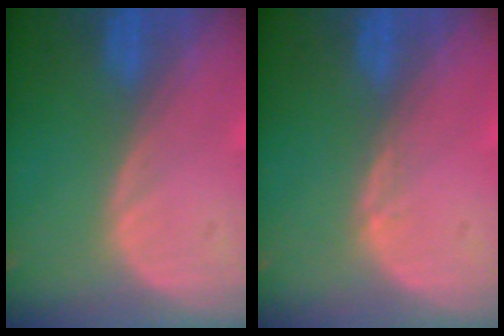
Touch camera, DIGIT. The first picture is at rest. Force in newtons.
{"total": 0.6, "press": 0.4, "slide": 0.4}